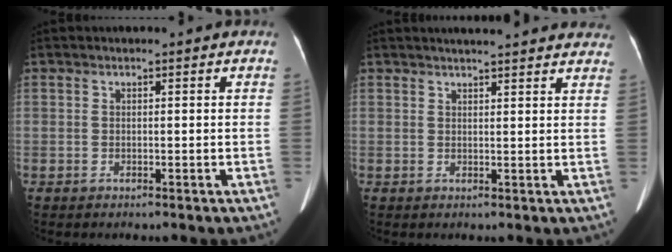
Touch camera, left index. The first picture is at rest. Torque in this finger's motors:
{"motor_torque": [0.17, -0.42, -0.03, -0.01]}